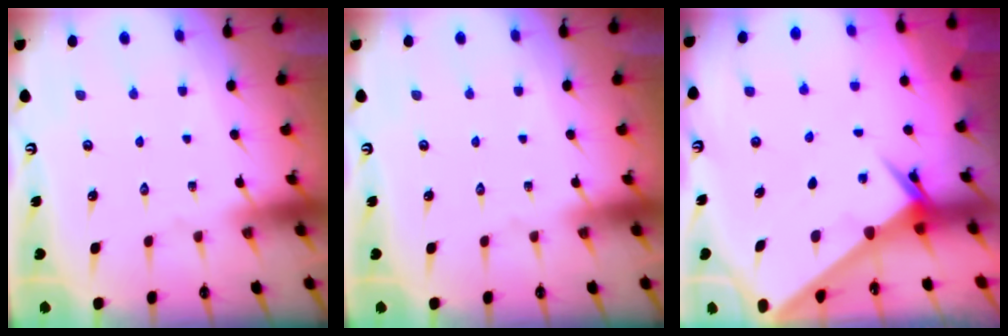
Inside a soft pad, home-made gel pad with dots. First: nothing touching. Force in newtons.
{"total": 0.0}
{"total": 2.6, "press": 2.6, "slide": 0.2}